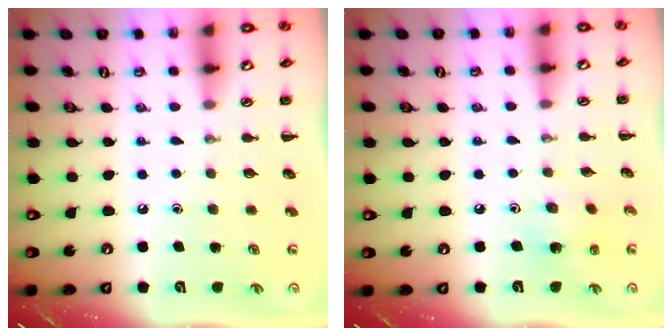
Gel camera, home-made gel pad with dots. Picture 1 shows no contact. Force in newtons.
{"total": 2.5, "press": 2.4, "slide": 0.7}